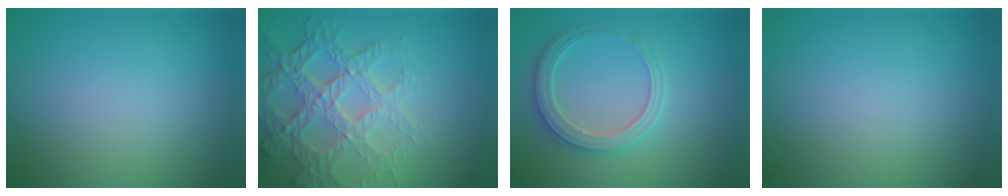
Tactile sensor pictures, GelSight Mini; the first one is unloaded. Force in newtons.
{"total": 6.9, "press": 5.0, "slide": 4.8}
{"total": 3.0, "press": 2.9, "slide": 0.2}
{"total": 0.0}